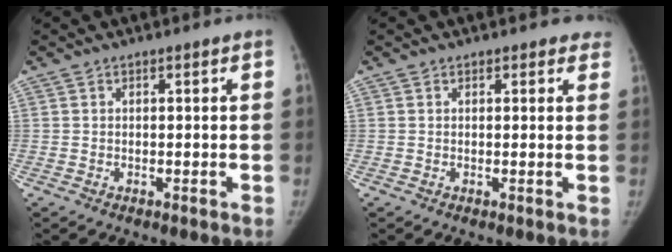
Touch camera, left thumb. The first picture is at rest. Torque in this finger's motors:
{"motor_torque": [0.21, -0.10, 0.10, -0.20, 0.03]}